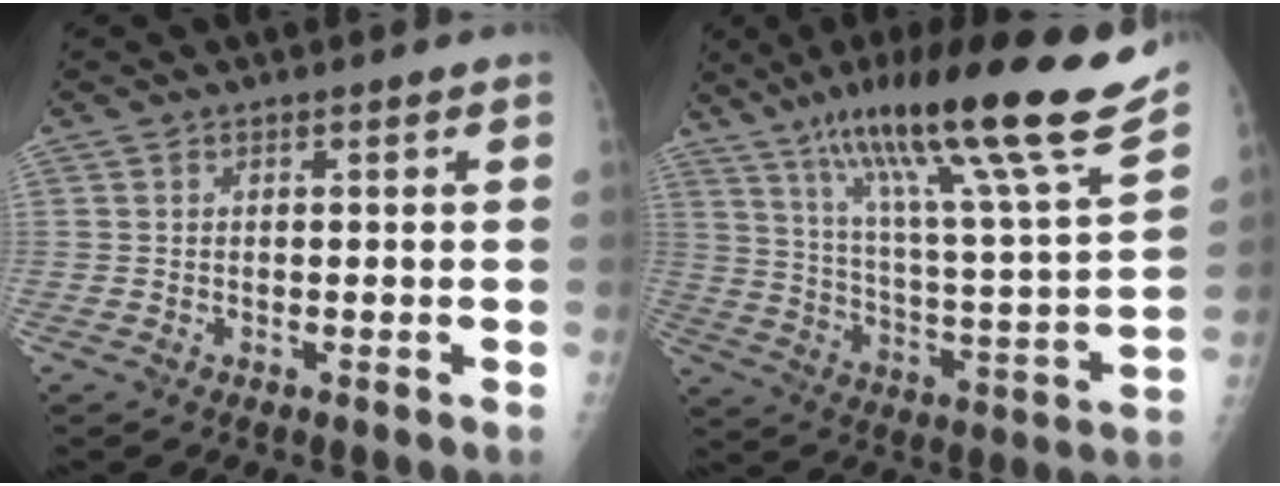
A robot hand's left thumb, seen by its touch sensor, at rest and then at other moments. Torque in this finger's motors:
{"motor_torque": [0.44, 0.49, 1.49, -1.28, 0.17]}